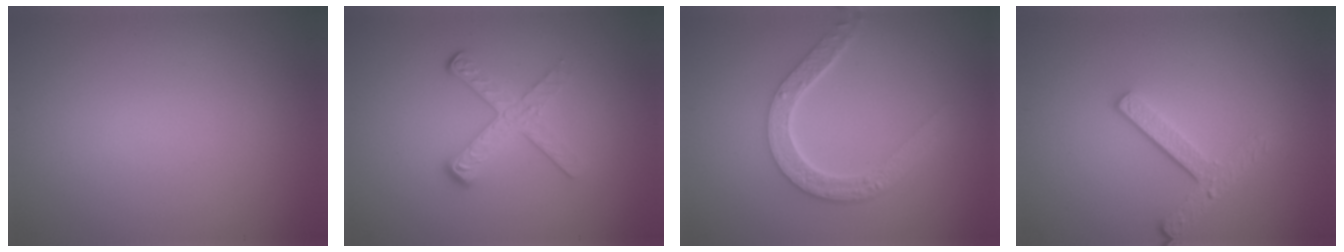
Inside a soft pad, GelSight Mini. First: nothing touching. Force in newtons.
{"total": 3.5, "press": 2.3, "slide": 2.7}
{"total": 4.2, "press": 3.3, "slide": 2.6}
{"total": 3.2, "press": 2.5, "slide": 2.0}